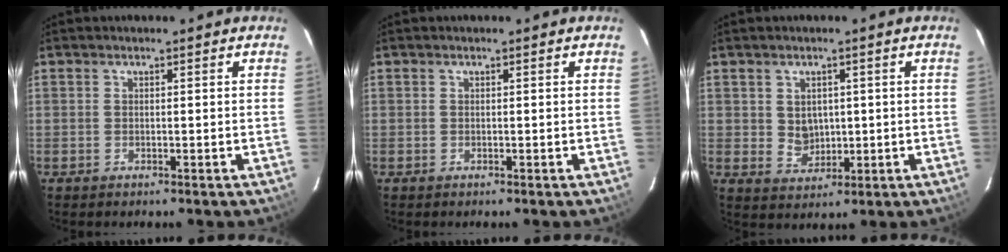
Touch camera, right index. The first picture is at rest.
{"total": 0.0}
{"total": 4.2, "force": [0.7, 3.8, 1.8], "torque": [-0.031, 0.004, 0.022]}